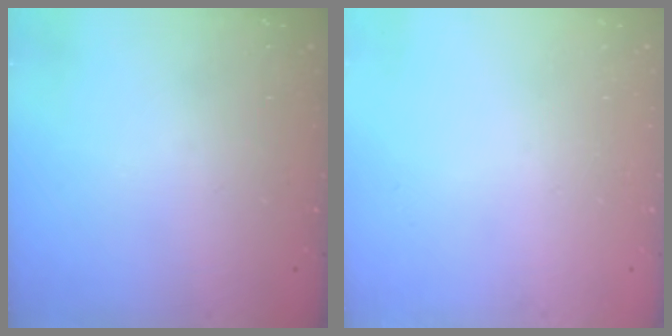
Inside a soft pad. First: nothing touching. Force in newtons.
{"total": 0.0}